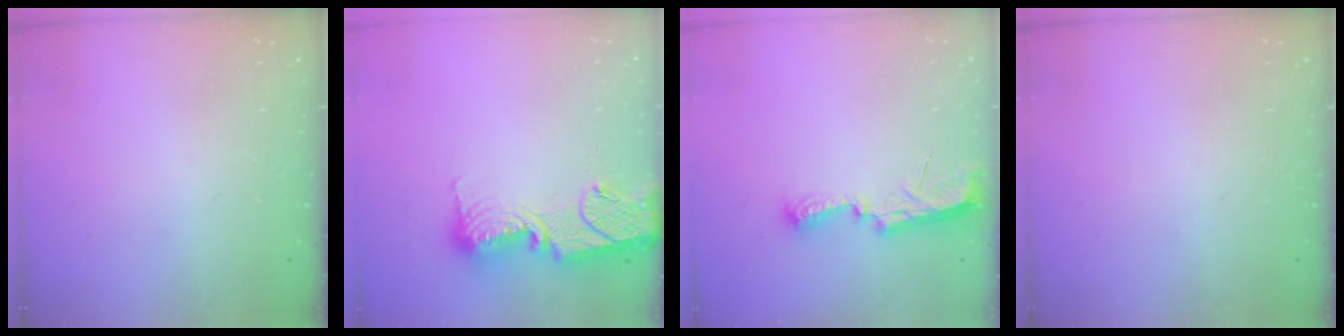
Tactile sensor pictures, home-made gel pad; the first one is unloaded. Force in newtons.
{"total": 16.0, "press": 15.9, "slide": 1.4}
{"total": 7.4, "press": 7.3, "slide": 0.6}
{"total": 0.0}